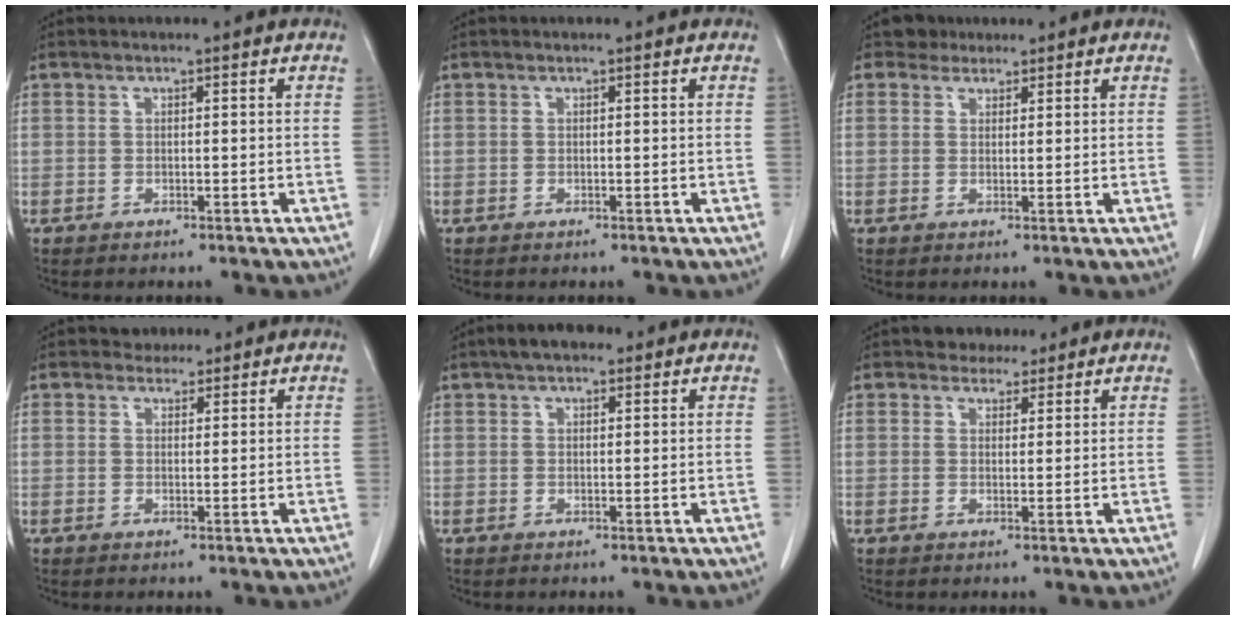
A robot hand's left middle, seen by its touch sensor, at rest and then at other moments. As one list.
[{"total": 0.0}, {"total": 2.3, "force": [1.9, 1.3, -0.3], "torque": [0.003, 0.011, 0.027]}, {"total": 1.8, "force": [1.6, 1.0, -0.2], "torque": [0.002, 0.005, 0.022]}, {"total": 4.3, "force": [2.9, 1.9, 2.5], "torque": [-0.047, 0.019, 0.047]}, {"total": 2.9, "force": [2.5, 1.5, 0.3], "torque": [-0.003, 0.006, 0.039]}]